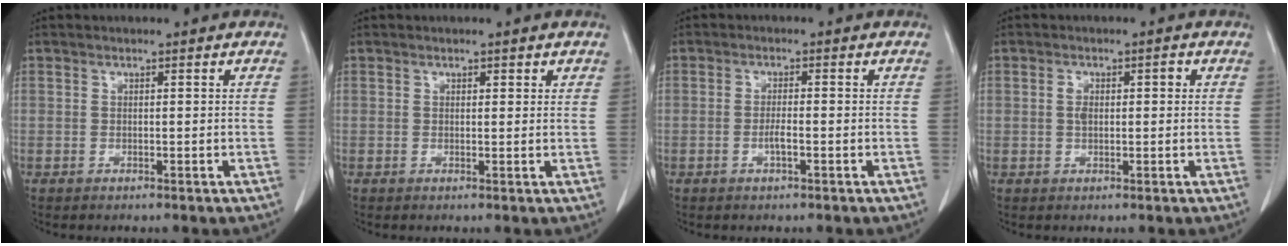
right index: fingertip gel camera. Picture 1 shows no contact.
{"total": 1.1, "force": [0.7, 0.6, 0.5], "torque": [-0.001, -0.002, 0.007]}
{"total": 2.0, "force": [-0.8, 0.3, 1.8], "torque": [-0.035, 0.001, -0.015]}
{"total": 2.4, "force": [0.2, 1.4, 2.0], "torque": [-0.037, 0.014, 0.003]}